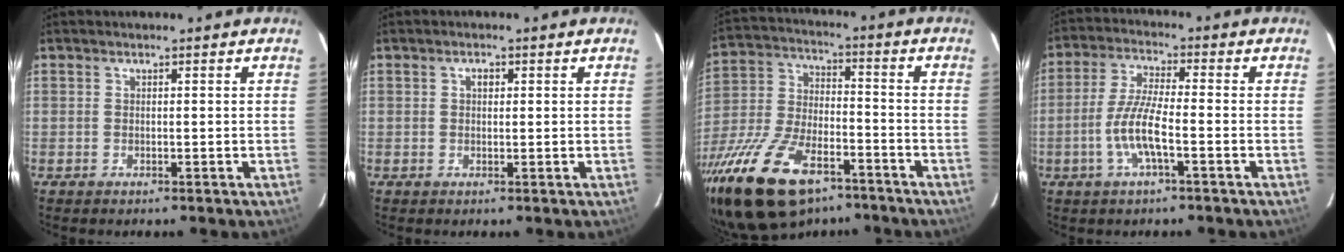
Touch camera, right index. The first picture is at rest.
{"total": 1.3, "force": [0.4, 0.9, 0.8], "torque": [-0.012, 0.006, 0.005]}
{"total": 24.9, "force": [-16.0, 11.5, 15.3], "torque": [-0.325, -0.030, -0.272]}
{"total": 7.8, "force": [-2.8, 1.2, 7.2], "torque": [-0.152, -0.002, -0.054]}